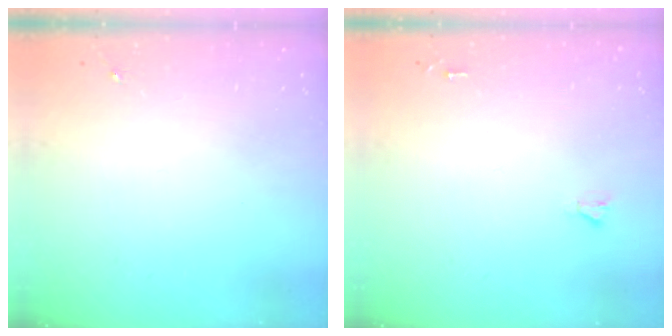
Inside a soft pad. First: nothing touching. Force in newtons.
{"total": 1.6, "press": 1.6, "slide": 0.1}